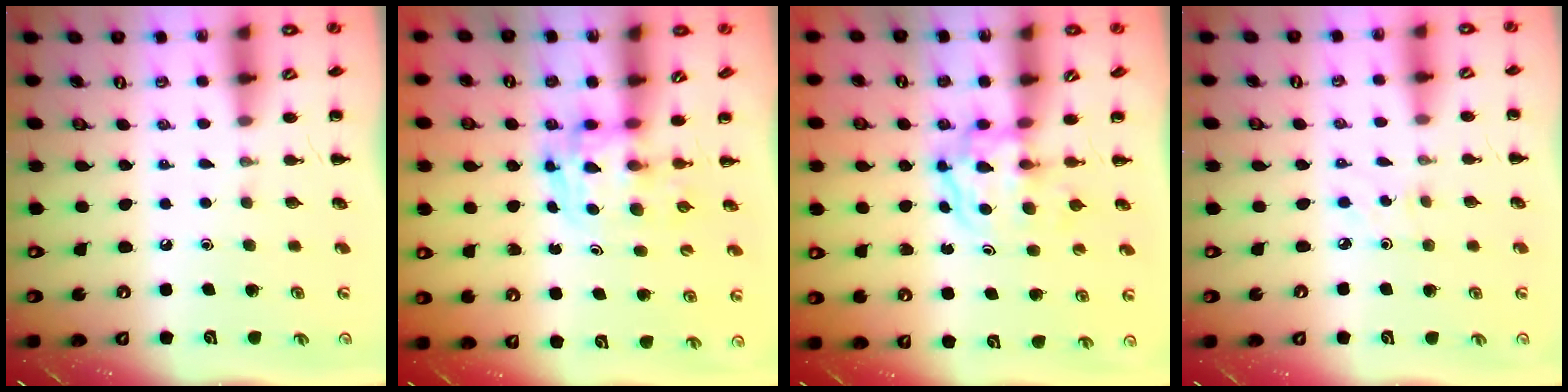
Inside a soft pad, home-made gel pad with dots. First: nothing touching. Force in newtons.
{"total": 3.7, "press": 3.7, "slide": 0.6}
{"total": 3.8, "press": 3.8, "slide": 0.5}
{"total": 2.1, "press": 2.0, "slide": 0.7}